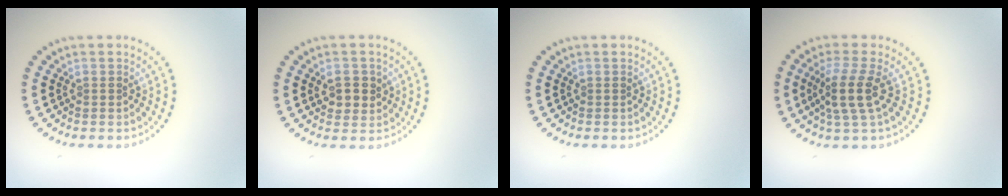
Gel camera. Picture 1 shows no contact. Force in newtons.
{"total": 2.4, "press": 2.3, "slide": 0.6}
{"total": 0.0}
{"total": 3.4, "press": 2.7, "slide": 2.1}